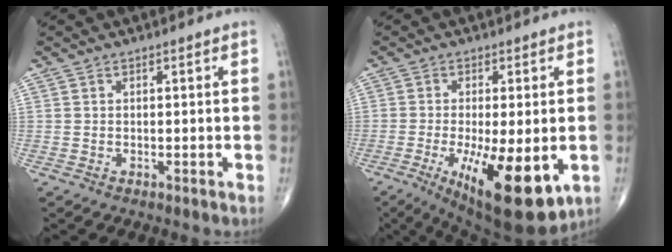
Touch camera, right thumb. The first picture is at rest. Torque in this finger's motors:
{"motor_torque": [0.63, 2.05, 0.35, -0.24, 0.41]}